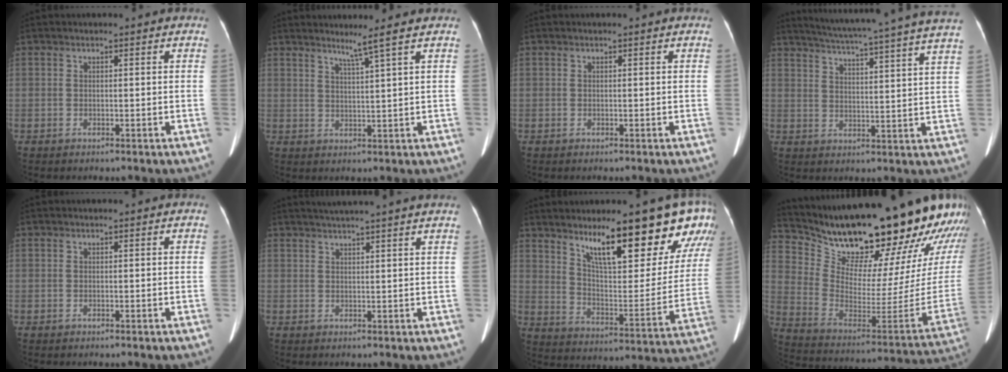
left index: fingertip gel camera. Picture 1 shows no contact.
{"total": 3.1, "force": [2.0, -1.7, 1.7], "torque": [-0.034, -0.032, 0.041]}
{"total": 0.0}
{"total": 23.5, "force": [21.0, -1.4, 10.6], "torque": [-0.175, -0.051, 0.264]}
{"total": 0.0}
{"total": 10.2, "force": [8.9, -1.1, 4.8], "torque": [-0.077, 0.004, 0.105]}
{"total": 21.7, "force": [15.6, 4.8, 14.3], "torque": [-0.183, -0.035, 0.219]}
{"total": 33.9, "force": [29.0, 6.5, 16.3], "torque": [-0.277, -0.120, 0.399]}